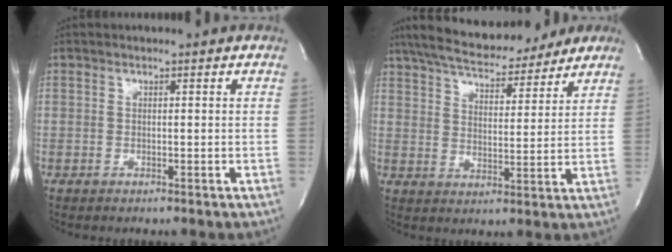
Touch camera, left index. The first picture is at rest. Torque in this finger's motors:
{"motor_torque": [0.38, -0.38, 0.62, 0.12]}